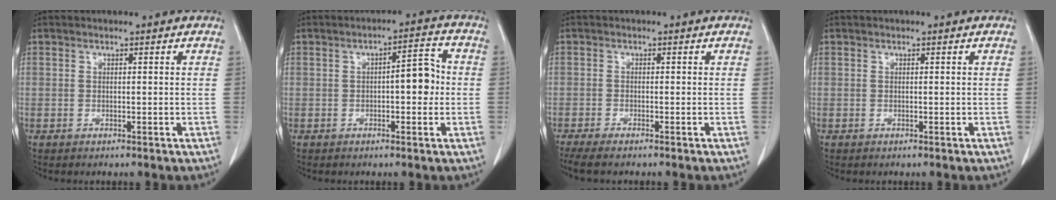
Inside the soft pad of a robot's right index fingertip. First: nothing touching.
{"total": 5.2, "force": [-0.4, 1.7, 4.9], "torque": [-0.063, 0.018, -0.008]}
{"total": 5.1, "force": [-4.3, 0.6, 2.8], "torque": [-0.041, -0.011, -0.068]}
{"total": 0.0}